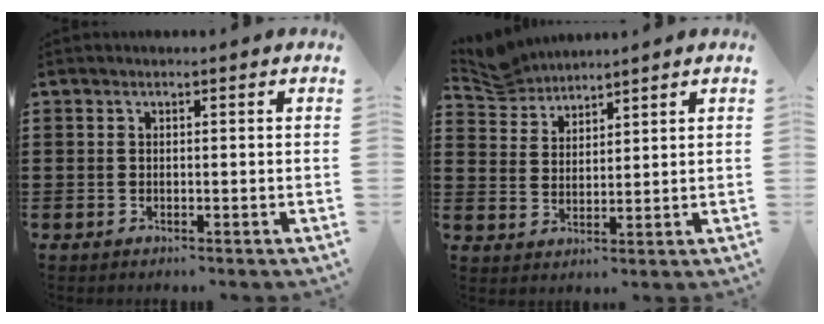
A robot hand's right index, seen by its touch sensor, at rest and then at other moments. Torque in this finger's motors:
{"motor_torque": [-0.79, 1.14, -0.14, -0.03]}